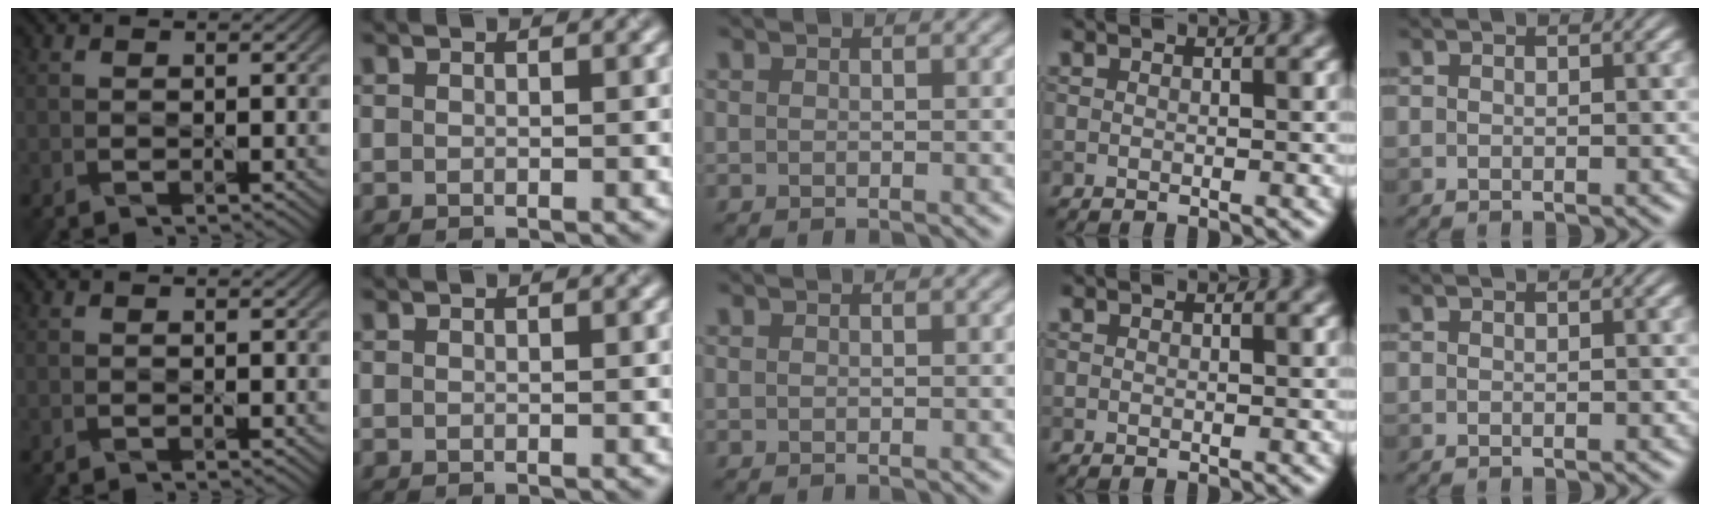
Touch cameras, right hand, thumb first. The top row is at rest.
{}